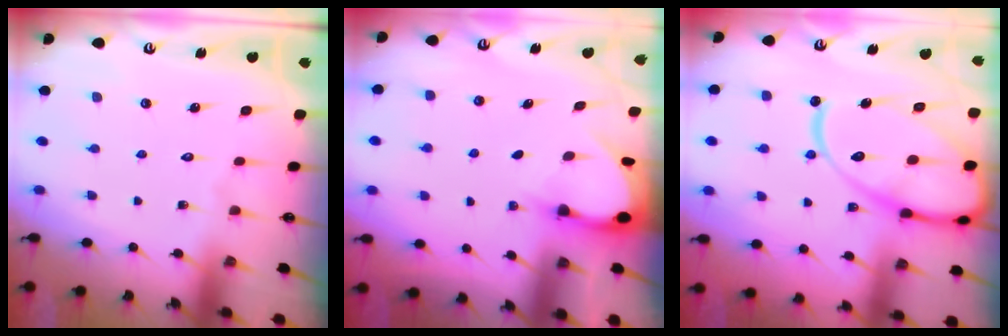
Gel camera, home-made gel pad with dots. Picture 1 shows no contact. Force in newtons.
{"total": 3.0, "press": 3.0, "slide": 0.4}
{"total": 19.6, "press": 19.5, "slide": 1.9}